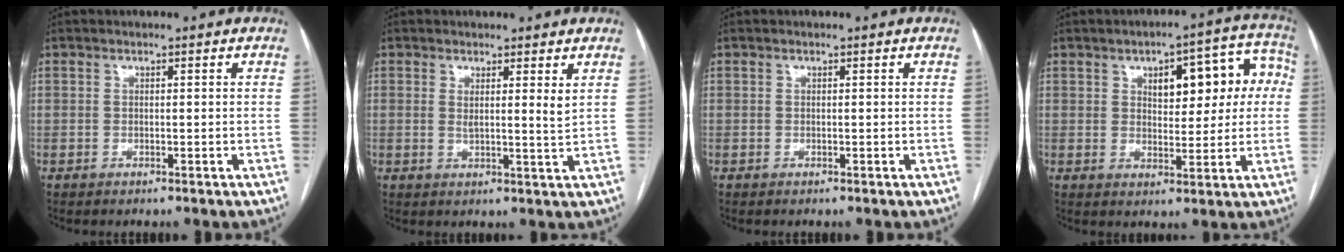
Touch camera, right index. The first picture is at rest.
{"total": 2.9, "force": [1.5, -0.1, 2.5], "torque": [-0.041, -0.016, 0.023]}
{"total": 0.0}
{"total": 11.2, "force": [2.6, 4.8, 9.7], "torque": [-0.110, 0.039, 0.036]}